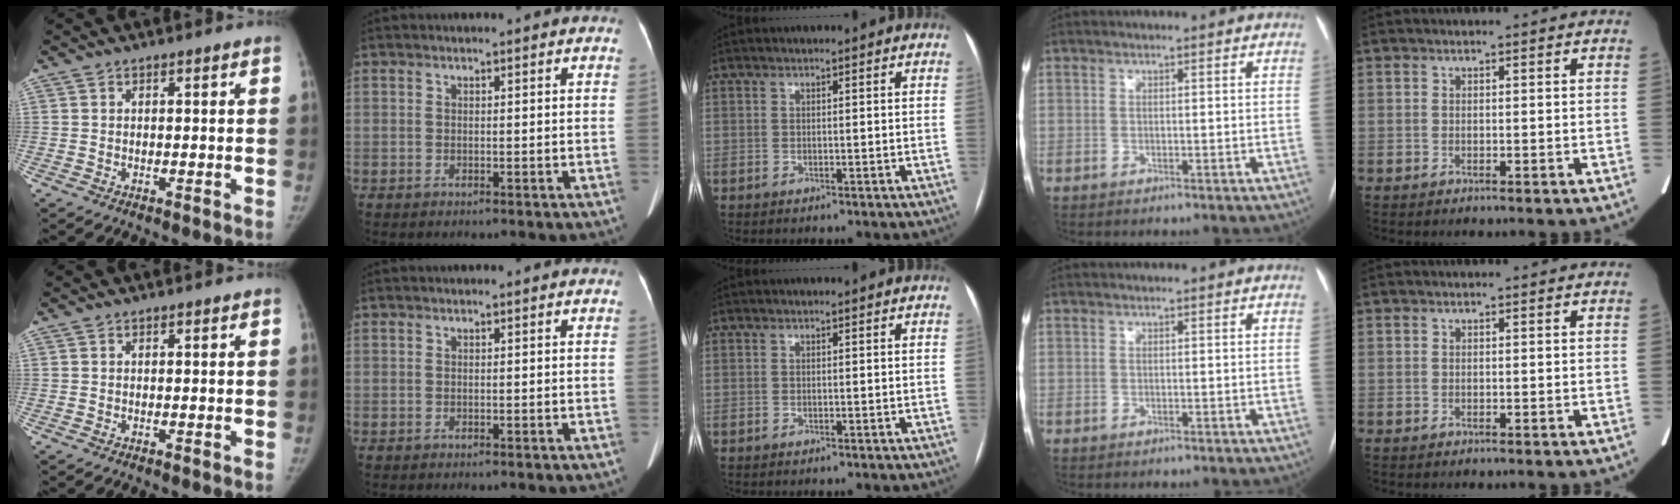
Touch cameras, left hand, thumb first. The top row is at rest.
{}